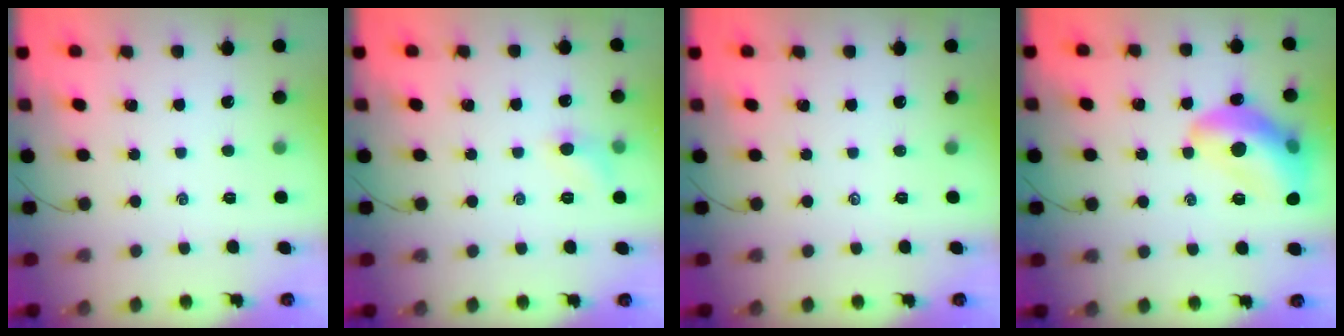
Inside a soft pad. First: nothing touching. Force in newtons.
{"total": 5.9, "press": 5.6, "slide": 1.7}
{"total": 0.0}
{"total": 15.6, "press": 15.5, "slide": 1.9}